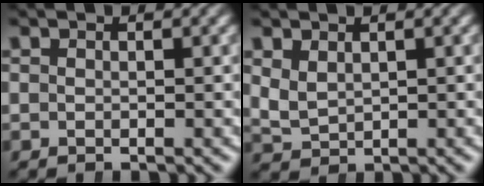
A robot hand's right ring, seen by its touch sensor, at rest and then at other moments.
{"total": 2.7, "force": [0.6, 2.5, 0.9], "torque": [-0.048, -0.018, 0.026]}